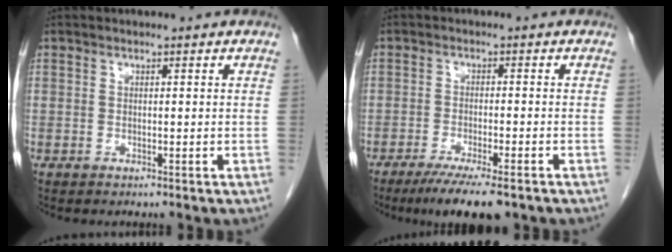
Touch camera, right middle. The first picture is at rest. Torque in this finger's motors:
{"motor_torque": [0.17, -0.12, 0.22, 0.05]}